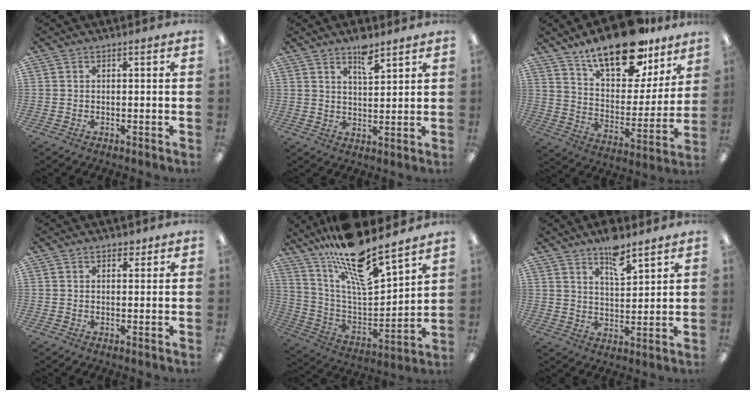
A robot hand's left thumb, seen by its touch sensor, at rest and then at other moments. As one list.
[{"total": 6.2, "force": [4.6, 2.0, 3.6], "torque": [-0.049, -0.027, 0.077]}, {"total": 21.4, "force": [15.8, 8.9, 11.5], "torque": [-0.177, -0.103, 0.272]}, {"total": 2.1, "force": [1.4, 1.1, 1.0], "torque": [-0.005, -0.004, 0.022]}, {"total": 18.6, "force": [14.9, 3.5, 10.5], "torque": [-0.199, -0.110, 0.253]}, {"total": 8.3, "force": [6.2, 3.0, 4.6], "torque": [-0.058, -0.040, 0.104]}]